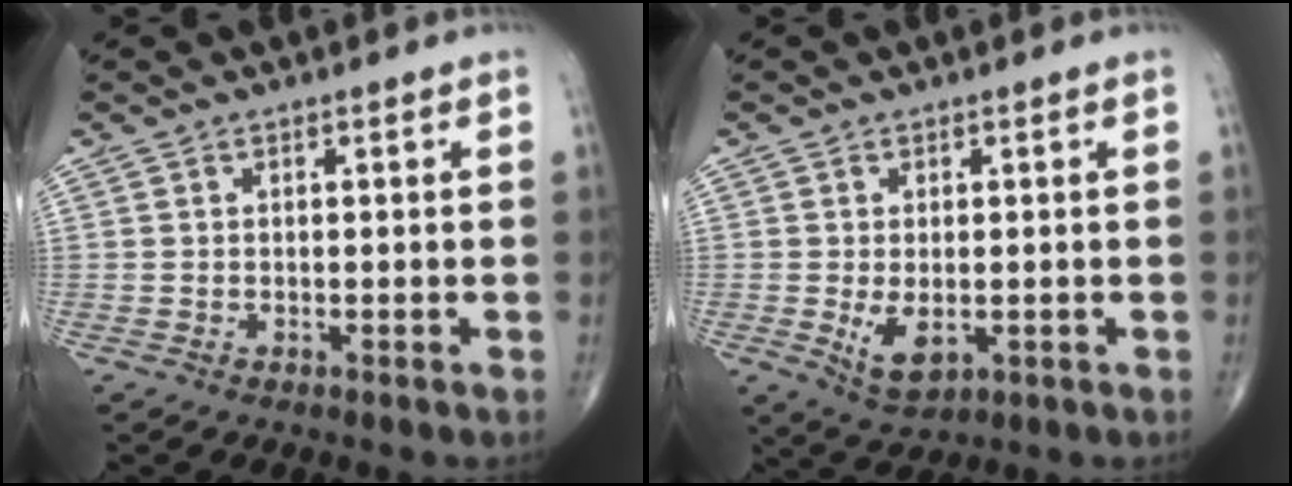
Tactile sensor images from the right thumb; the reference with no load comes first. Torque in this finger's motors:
{"motor_torque": [-0.48, 0.58, 0.35, 0.30, 0.13]}